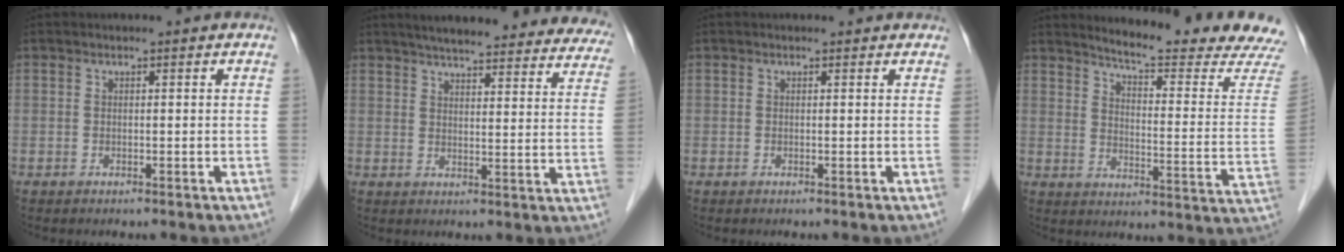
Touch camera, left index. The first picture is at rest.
{"total": 28.8, "force": [26.0, 4.6, 11.6], "torque": [-0.162, -0.040, 0.300]}
{"total": 1.1, "force": [1.0, 0.2, 0.3], "torque": [-0.013, 0.004, 0.007]}
{"total": 18.5, "force": [17.5, -1.3, 6.0], "torque": [-0.094, -0.117, 0.208]}